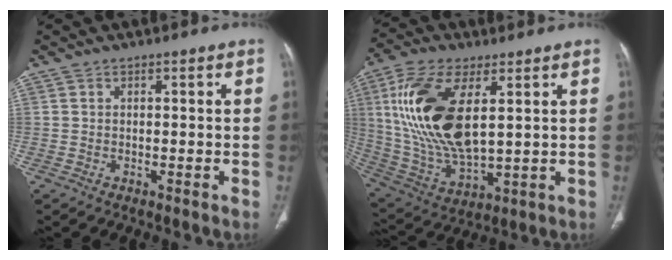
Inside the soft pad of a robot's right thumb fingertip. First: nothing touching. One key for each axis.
{"total": 20.5, "fx": 4.8, "fy": 9.5, "fz": 17.5, "tx": -0.364, "ty": -0.022, "tz": 0.099}